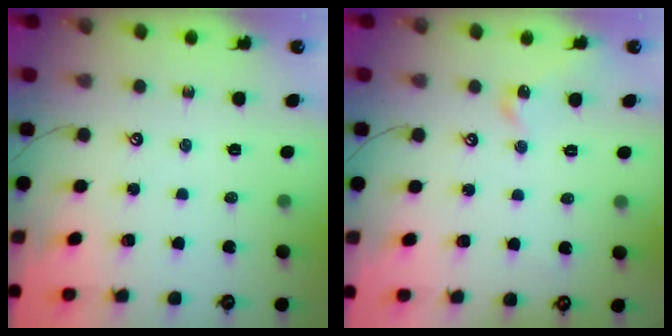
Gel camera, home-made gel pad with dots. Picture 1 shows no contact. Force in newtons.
{"total": 3.4, "press": 3.3, "slide": 0.6}